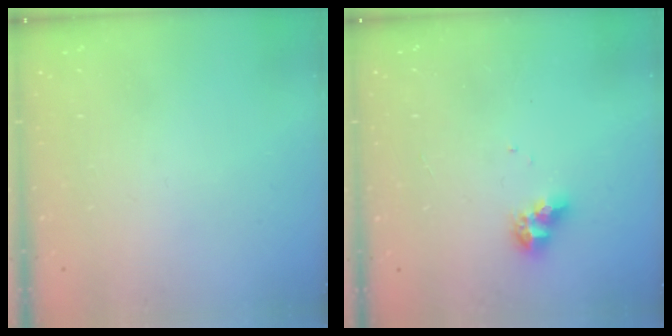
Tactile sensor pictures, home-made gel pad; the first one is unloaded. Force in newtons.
{"total": 7.4, "press": 7.3, "slide": 1.0}